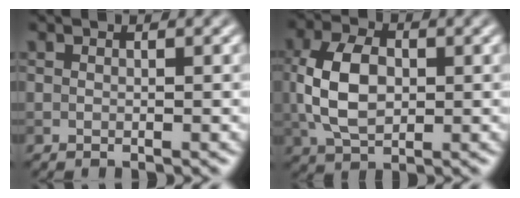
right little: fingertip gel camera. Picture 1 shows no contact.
{"total": 6.3, "force": [0.1, 4.1, 4.8], "torque": [-0.107, 0.003, 0.001]}